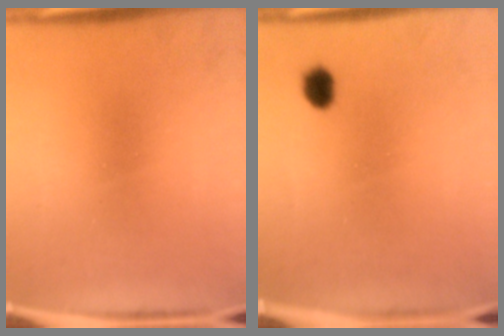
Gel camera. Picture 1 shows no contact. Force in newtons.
{"total": 2.7}